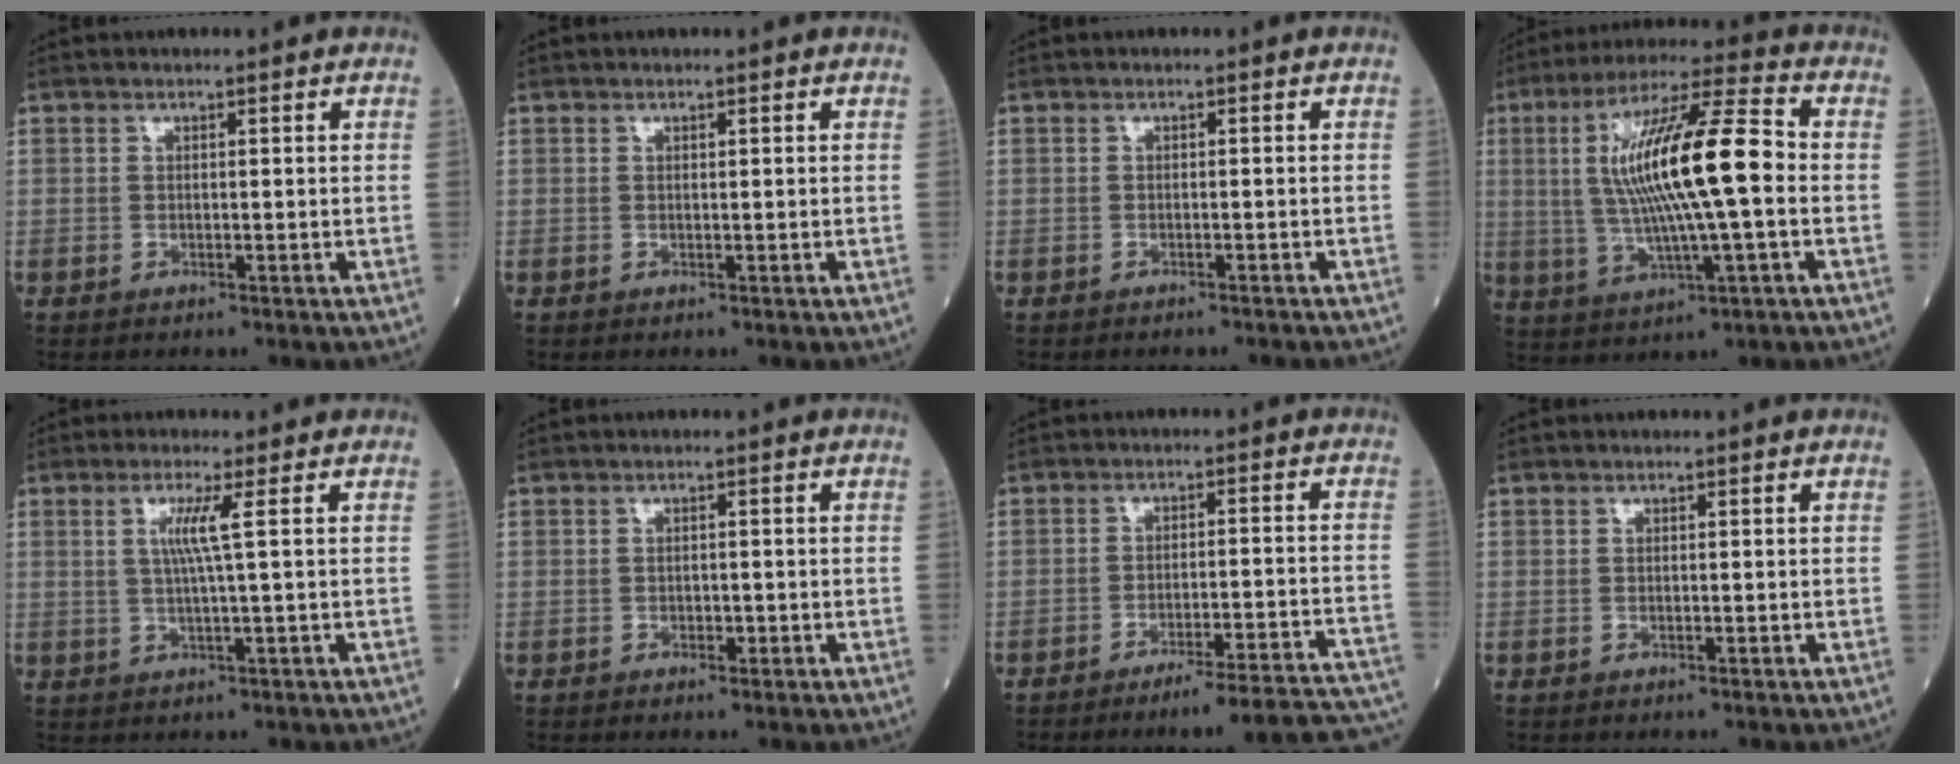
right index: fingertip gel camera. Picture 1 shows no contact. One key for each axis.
{"total": 0.0}
{"total": 2.5, "fx": -2.4, "fy": 0.3, "fz": 0.6, "tx": -0.010, "ty": -0.003, "tz": -0.030}
{"total": 16.2, "fx": 0.5, "fy": 1.7, "fz": 16.1, "tx": -0.301, "ty": 0.017, "tz": 0.008}
{"total": 3.9, "fx": 1.0, "fy": -0.9, "fz": 3.6, "tx": -0.073, "ty": -0.002, "tz": 0.018}
{"total": 1.1, "fx": -0.5, "fy": 0.6, "fz": 0.8, "tx": -0.014, "ty": 0.001, "tz": -0.007}
{"total": 15.0, "fx": -13.7, "fy": -0.5, "fz": 6.0, "tx": -0.024, "ty": 0.019, "tz": -0.174}
{"total": 0.0}